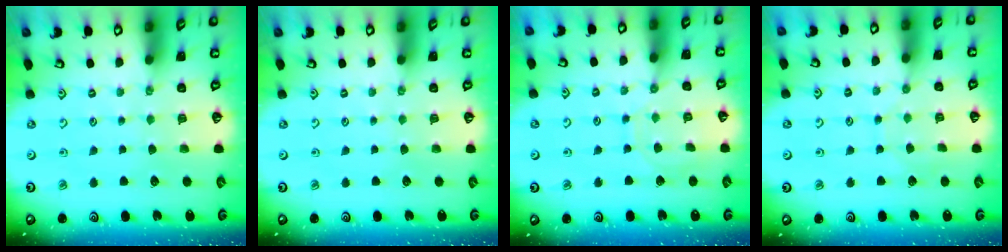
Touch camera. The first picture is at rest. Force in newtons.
{"total": 0.0}
{"total": 8.2, "press": 8.2, "slide": 0.7}
{"total": 4.3, "press": 4.3, "slide": 0.2}